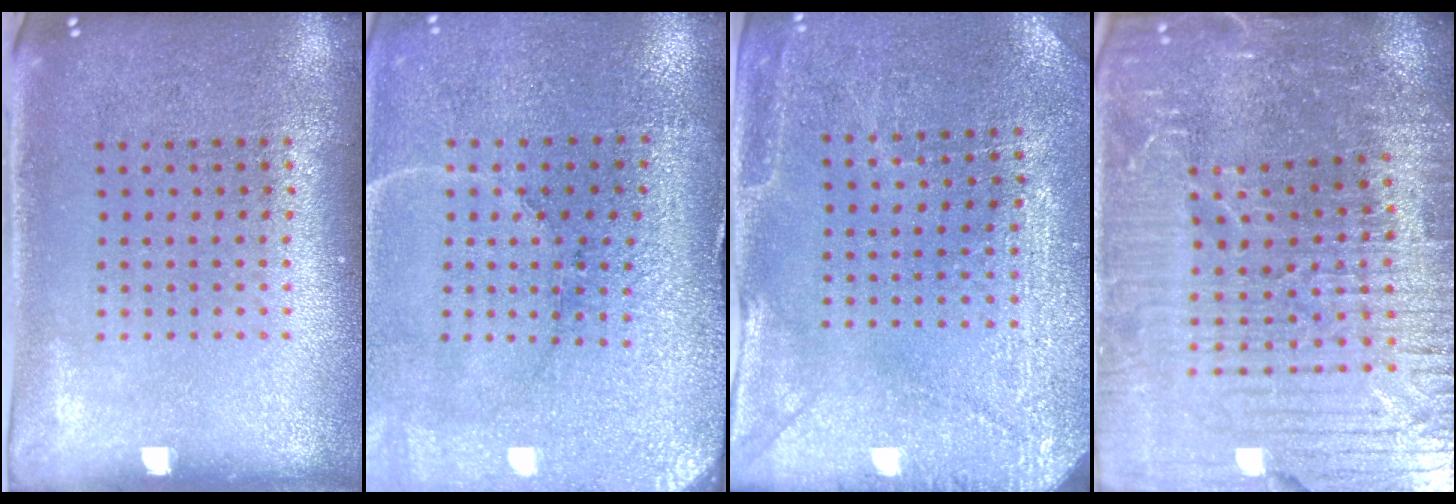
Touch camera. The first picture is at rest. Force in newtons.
{"total": 3.2, "press": 3.2, "slide": 0.1}
{"total": 2.9, "press": 2.8, "slide": 0.7}
{"total": 5.9, "press": 5.3, "slide": 2.6}